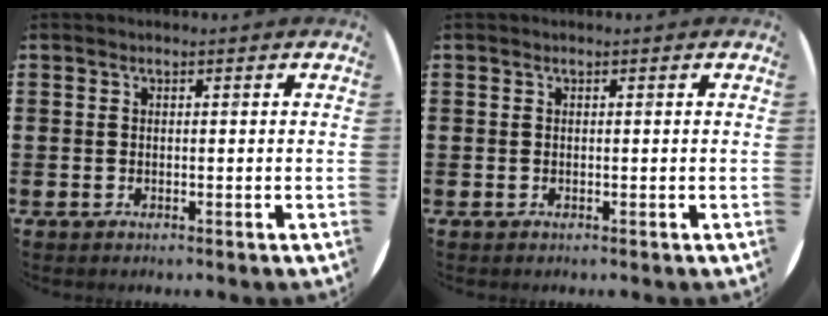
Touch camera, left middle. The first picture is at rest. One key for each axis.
{"total": 0.0}